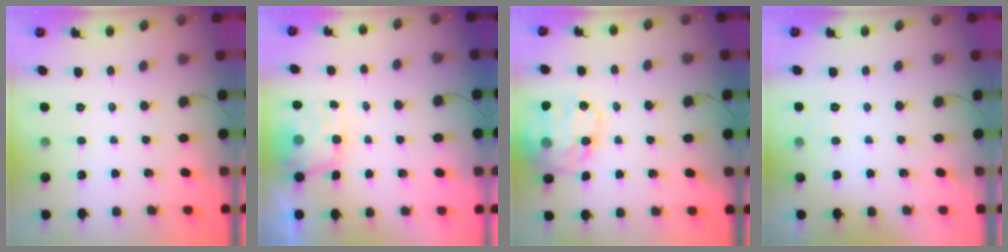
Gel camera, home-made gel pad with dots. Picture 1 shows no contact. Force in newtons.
{"total": 5.6, "press": 5.4, "slide": 1.1}
{"total": 16.0, "press": 15.8, "slide": 2.2}
{"total": 4.1, "press": 3.9, "slide": 1.0}